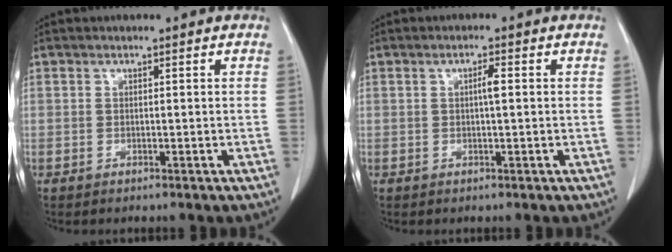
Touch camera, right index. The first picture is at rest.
{"total": 1.8, "force": [0.2, 0.1, 1.8], "torque": [-0.030, 0.003, 0.002]}